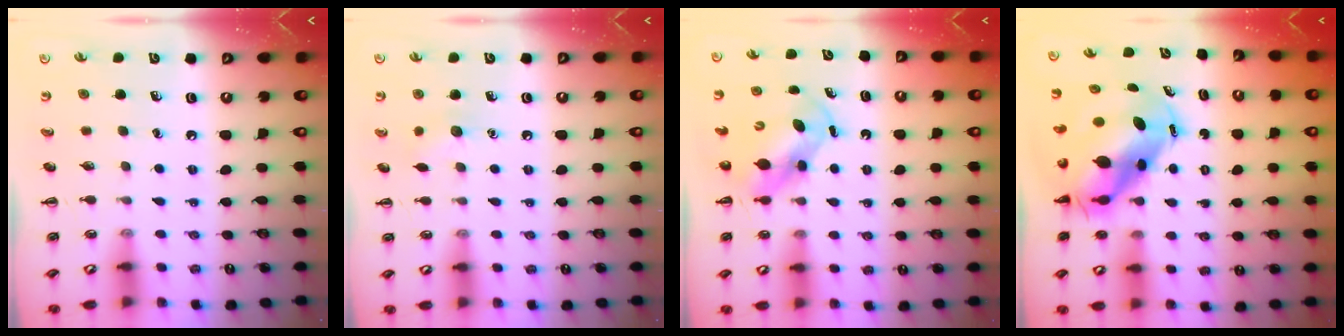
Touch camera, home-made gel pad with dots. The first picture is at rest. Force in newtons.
{"total": 5.6, "press": 5.4, "slide": 1.4}
{"total": 6.3, "press": 6.2, "slide": 1.1}
{"total": 10.6, "press": 10.2, "slide": 3.0}